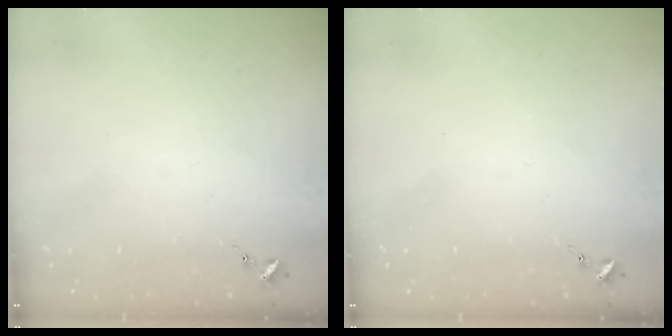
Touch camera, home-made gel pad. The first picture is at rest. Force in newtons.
{"total": 0.0}